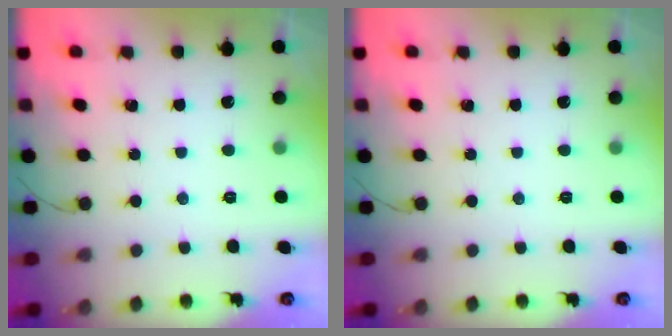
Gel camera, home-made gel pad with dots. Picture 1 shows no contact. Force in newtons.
{"total": 0.0}